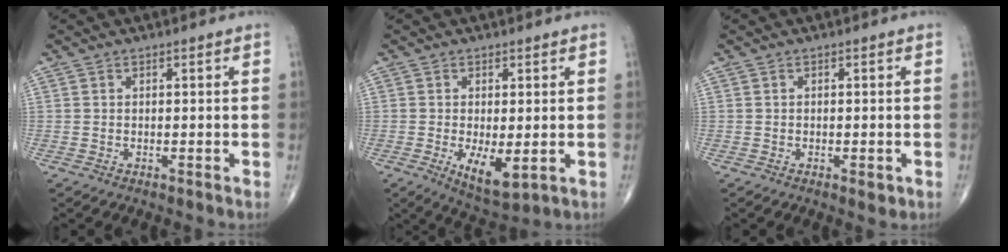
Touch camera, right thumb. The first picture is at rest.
{"total": 7.0, "force": [-1.4, 2.8, 6.3], "torque": [-0.103, -0.021, -0.013]}
{"total": 1.6, "force": [-0.6, 0.7, 1.3], "torque": [-0.016, -0.002, -0.006]}